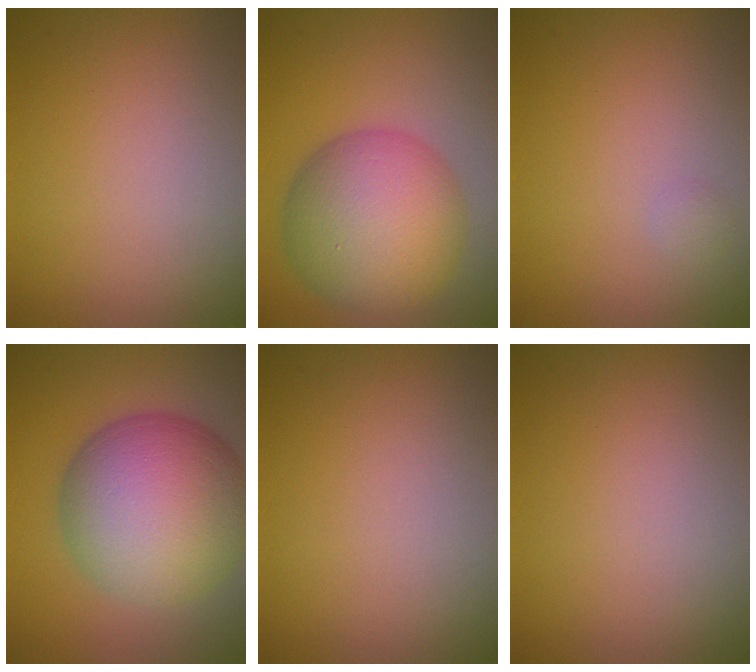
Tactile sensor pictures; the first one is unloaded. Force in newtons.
{"total": 9.8, "press": 9.8, "slide": 0.3}
{"total": 0.5, "press": 0.5, "slide": 0.0}
{"total": 12.2, "press": 12.2, "slide": 0.4}
{"total": 0.0}
{"total": 0.0}